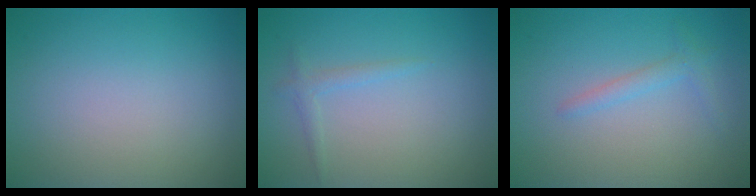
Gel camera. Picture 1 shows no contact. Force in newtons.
{"total": 1.1, "press": 1.1, "slide": 0.1}
{"total": 1.4, "press": 1.4, "slide": 0.1}